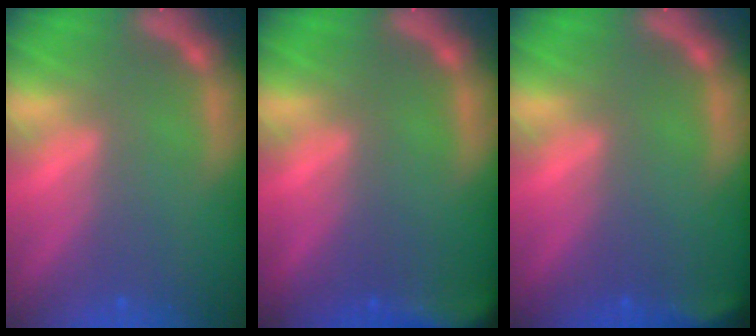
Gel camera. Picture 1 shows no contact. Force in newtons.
{"total": 6.0}
{"total": 2.4}